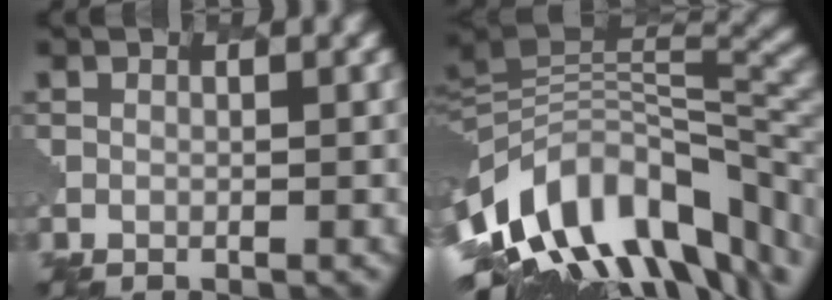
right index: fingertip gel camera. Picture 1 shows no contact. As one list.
[{"total": 14.6, "force": [-5.0, 7.5, 11.5], "torque": [-0.192, 0.012, -0.094]}]